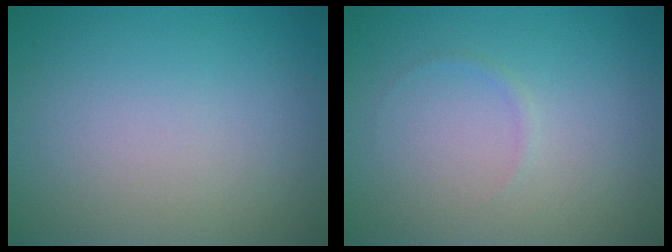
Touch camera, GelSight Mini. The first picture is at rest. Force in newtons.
{"total": 1.2, "press": 1.2, "slide": 0.2}